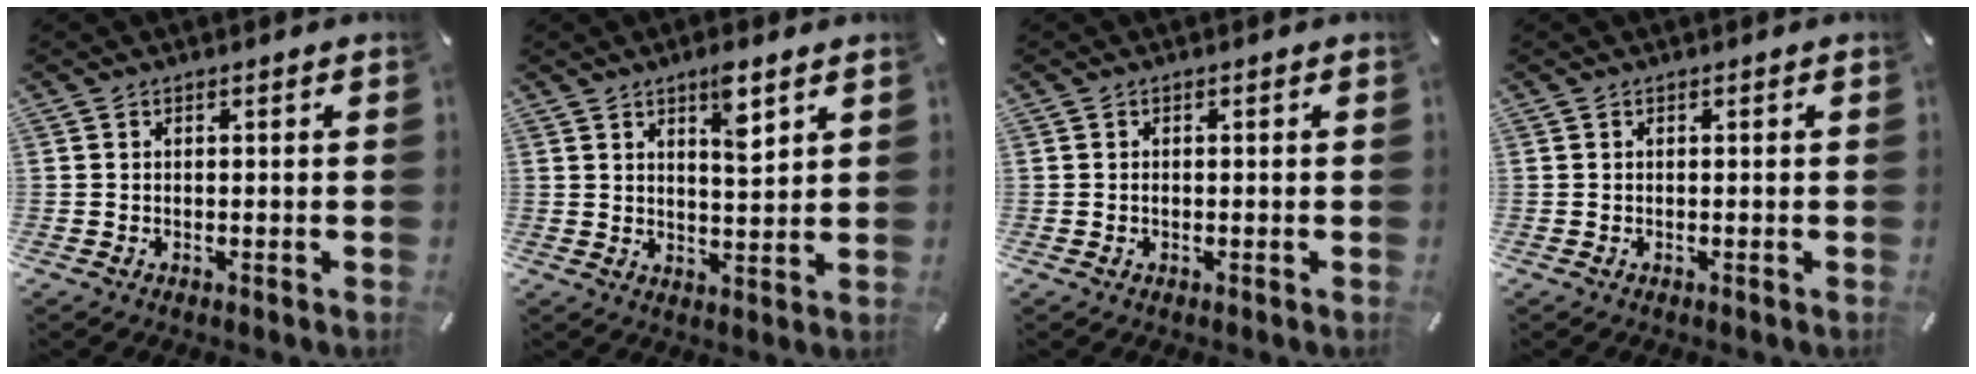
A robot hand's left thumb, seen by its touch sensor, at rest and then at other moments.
{"total": 6.6, "force": [4.3, 1.9, 4.6], "torque": [-0.062, -0.028, 0.067]}
{"total": 0.7, "force": [-0.1, 0.4, 0.5], "torque": [-0.012, 0.000, -0.002]}
{"total": 0.0}